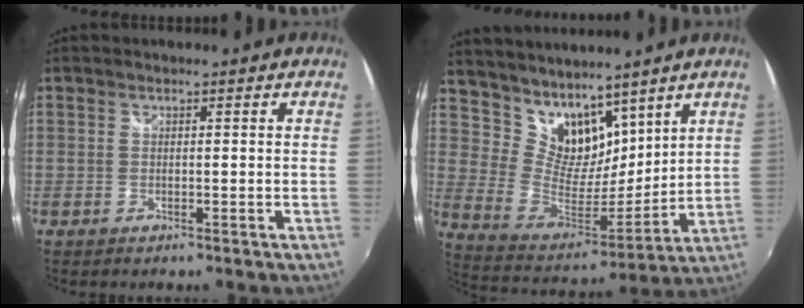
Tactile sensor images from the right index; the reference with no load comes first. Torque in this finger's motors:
{"motor_torque": [0.15, 0.40, 0.00, 0.00]}